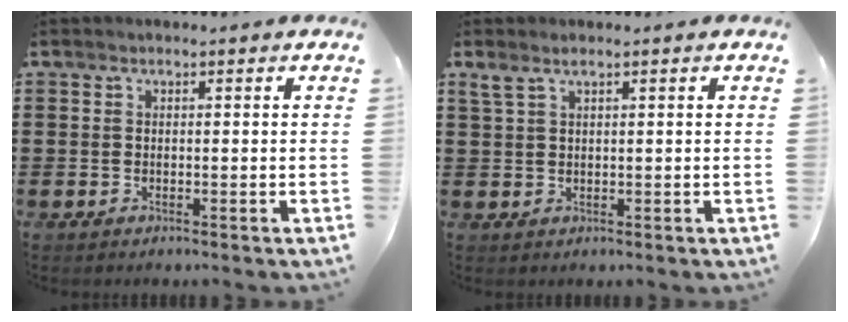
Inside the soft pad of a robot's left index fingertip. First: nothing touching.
{"total": 1.6, "force": [1.0, 0.3, 1.2], "torque": [-0.025, 0.000, 0.019]}